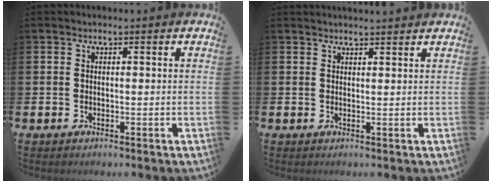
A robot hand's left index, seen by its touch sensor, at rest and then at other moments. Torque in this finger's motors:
{"motor_torque": [0.92, -1.22, 0.27, 0.06]}